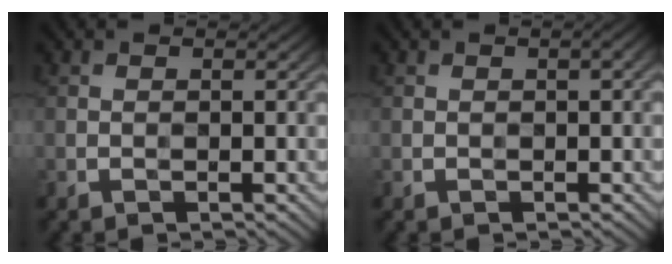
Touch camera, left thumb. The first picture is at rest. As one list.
[{"total": 2.4, "force": [0.2, 0.8, 2.2], "torque": [-0.030, 0.001, 0.006]}]